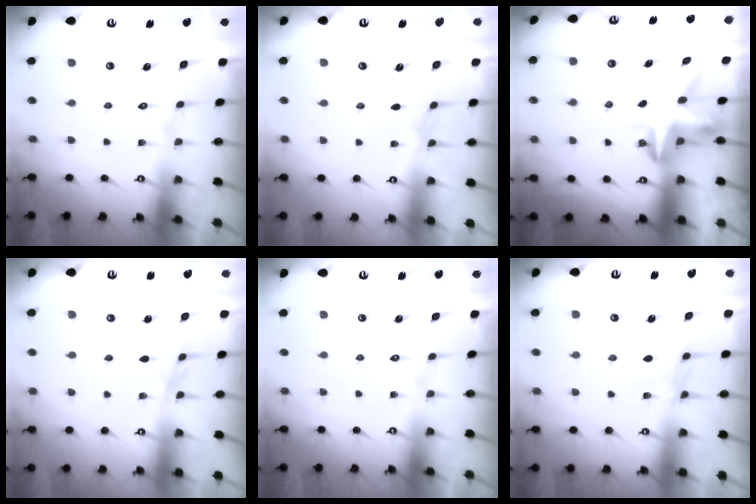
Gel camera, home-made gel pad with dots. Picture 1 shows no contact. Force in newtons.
{"total": 0.7, "press": 0.6, "slide": 0.3}
{"total": 3.3, "press": 3.3, "slide": 0.4}
{"total": 4.3, "press": 4.3, "slide": 0.4}
{"total": 0.0}
{"total": 4.3, "press": 4.3, "slide": 0.4}